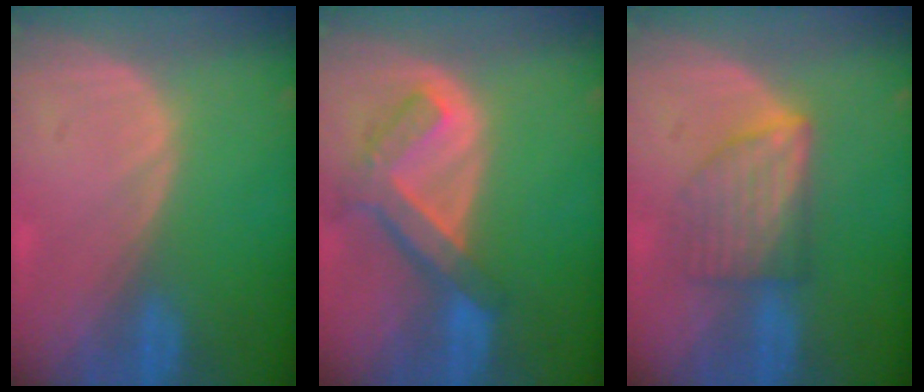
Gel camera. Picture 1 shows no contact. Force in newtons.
{"total": 7.4, "press": 6.4, "slide": 3.7}
{"total": 6.0, "press": 6.0, "slide": 0.7}